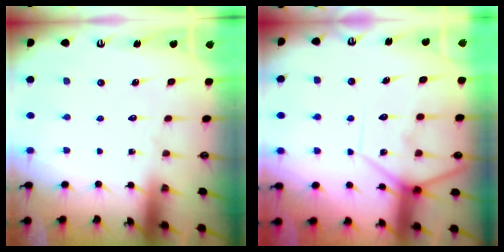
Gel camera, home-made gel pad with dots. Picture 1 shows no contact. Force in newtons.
{"total": 10.6, "press": 10.5, "slide": 1.2}